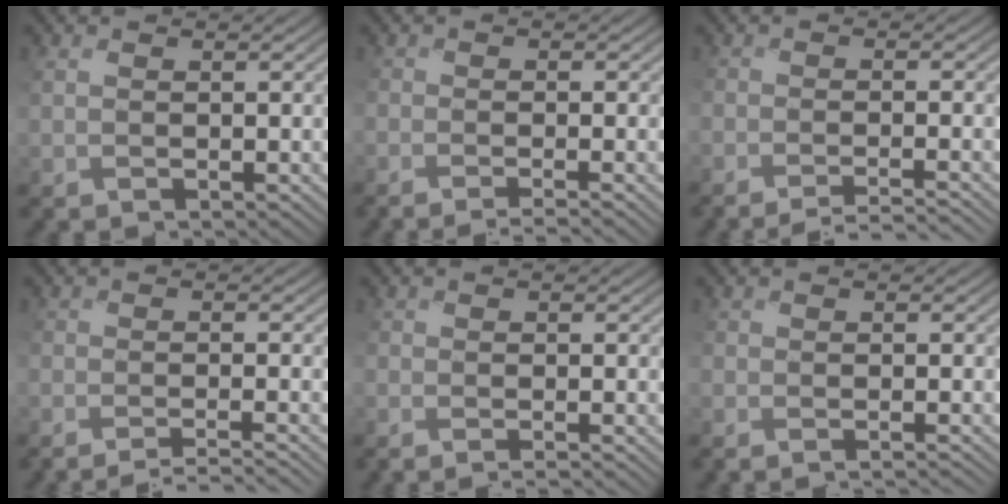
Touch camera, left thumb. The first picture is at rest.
{"total": 3.5, "force": [-2.4, 0.8, 2.4], "torque": [-0.032, -0.006, -0.033]}
{"total": 5.1, "force": [-4.3, 0.8, 2.6], "torque": [-0.036, 0.004, -0.067]}
{"total": 4.7, "force": [-4.0, 0.6, 2.5], "torque": [-0.037, 0.005, -0.067]}
{"total": 3.1, "force": [-2.3, 0.9, 1.9], "torque": [-0.023, -0.007, -0.029]}
{"total": 3.3, "force": [-2.6, 0.8, 1.9], "torque": [-0.022, -0.004, -0.028]}